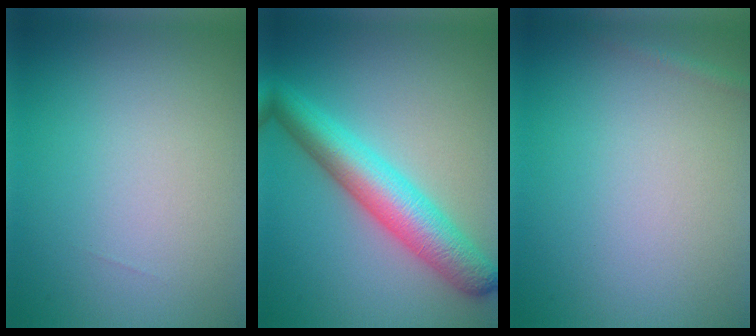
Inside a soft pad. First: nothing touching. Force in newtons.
{"total": 6.4, "press": 6.4, "slide": 0.1}
{"total": 0.7, "press": 0.7, "slide": 0.0}